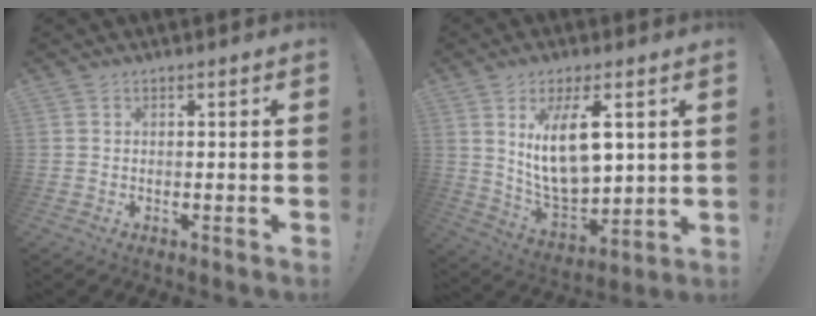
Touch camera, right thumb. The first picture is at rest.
{"total": 15.5, "force": [5.9, 7.0, 12.5], "torque": [-0.235, -0.035, 0.098]}